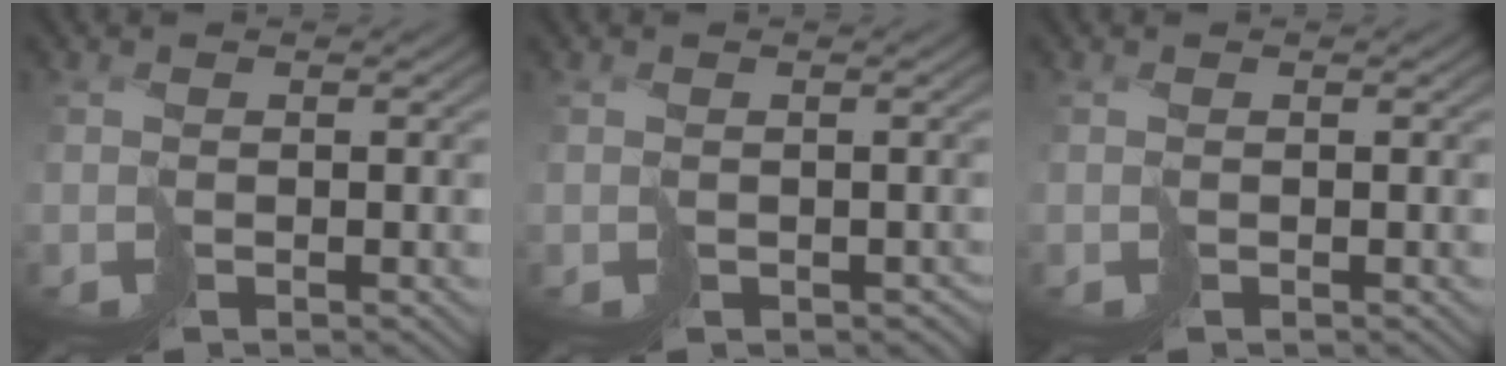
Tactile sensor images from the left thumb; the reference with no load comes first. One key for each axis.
{"total": 1.5, "fx": -0.6, "fy": 1.2, "fz": 0.6, "tx": -0.001, "ty": -0.006, "tz": -0.008}
{"total": 0.0}